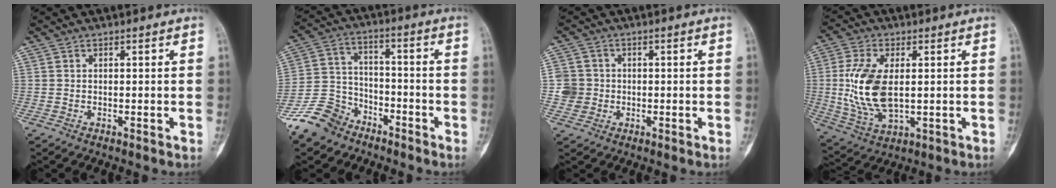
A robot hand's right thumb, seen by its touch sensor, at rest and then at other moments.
{"total": 9.3, "force": [-7.1, 5.5, 2.2], "torque": [-0.031, 0.048, -0.148]}
{"total": 4.2, "force": [-0.3, 4.1, 0.5], "torque": [0.014, 0.008, -0.009]}
{"total": 13.4, "force": [0.8, 7.2, 11.2], "torque": [-0.234, -0.010, 0.025]}